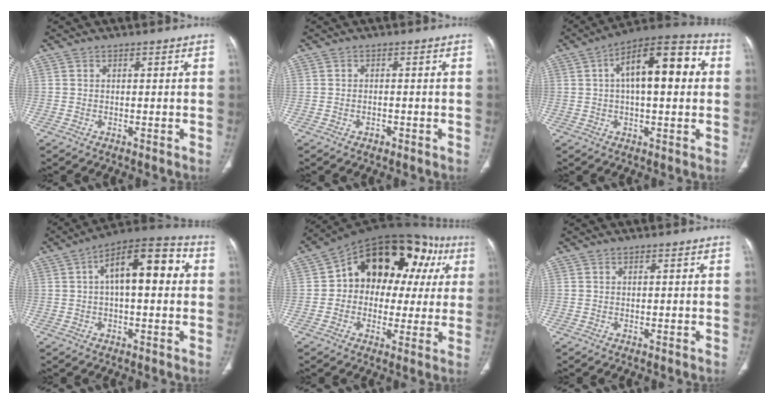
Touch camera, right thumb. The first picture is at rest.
{"total": 1.3, "force": [-0.6, 0.9, 0.6], "torque": [-0.011, 0.007, -0.006]}
{"total": 17.1, "force": [3.4, 7.1, 15.2], "torque": [-0.211, 0.032, 0.043]}
{"total": 15.6, "force": [3.0, 6.7, 13.8], "torque": [-0.193, 0.035, 0.039]}
{"total": 22.4, "force": [5.6, 14.9, 15.7], "torque": [-0.163, 0.041, 0.075]}
{"total": 0.6, "force": [0.2, 0.3, 0.5], "torque": [-0.008, 0.000, 0.005]}